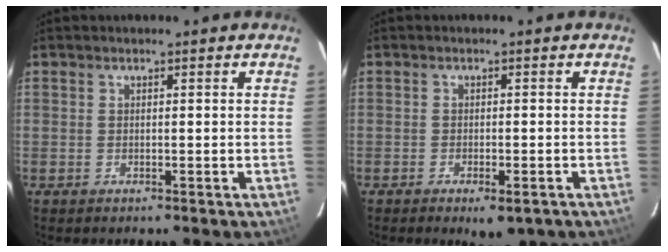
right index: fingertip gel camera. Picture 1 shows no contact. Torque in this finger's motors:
{"motor_torque": [0.46, -0.47, 0.16, 0.00]}